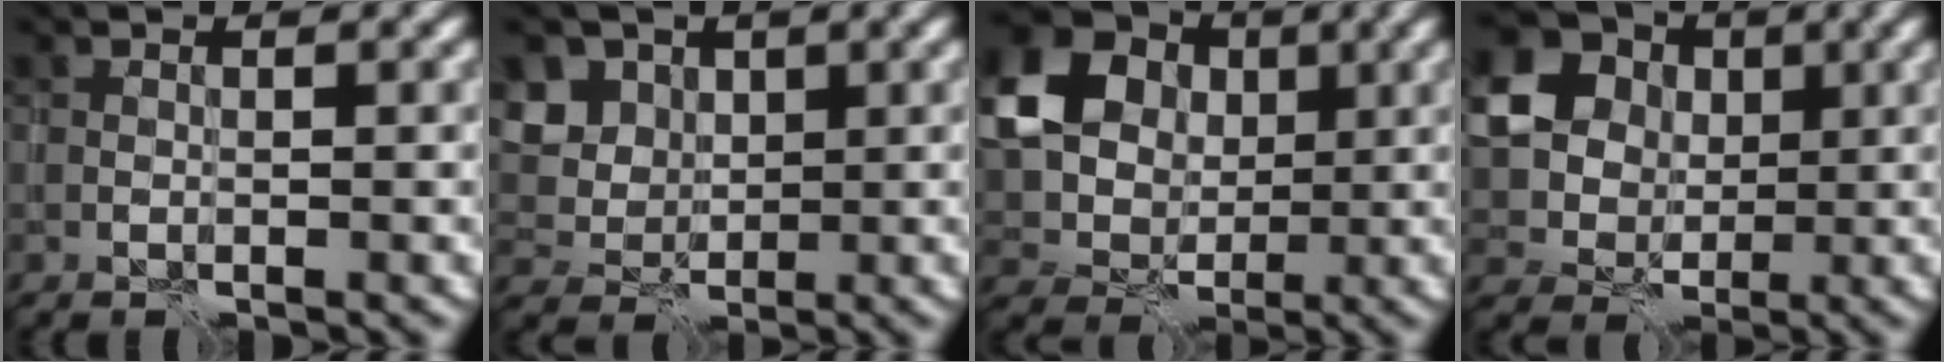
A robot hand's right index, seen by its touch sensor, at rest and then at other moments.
{"total": 5.0, "force": [2.3, 4.0, 1.9], "torque": [-0.054, -0.001, 0.042]}
{"total": 16.9, "force": [4.4, 14.6, 7.4], "torque": [-0.197, 0.008, 0.075]}
{"total": 11.5, "force": [2.9, 9.9, 5.1], "torque": [-0.136, 0.016, 0.047]}